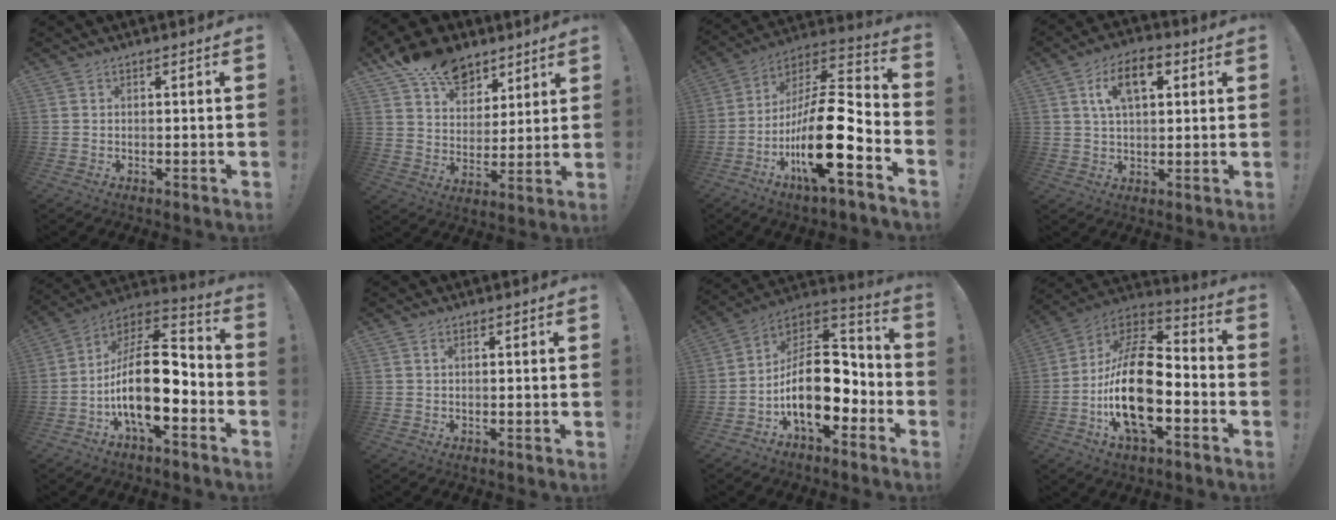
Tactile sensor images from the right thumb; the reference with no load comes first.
{"total": 15.9, "force": [10.7, 10.0, 6.1], "torque": [-0.096, -0.066, 0.201]}
{"total": 22.7, "force": [-7.6, 6.0, 20.5], "torque": [-0.375, 0.020, -0.132]}
{"total": 10.4, "force": [3.9, 5.3, 8.0], "torque": [-0.126, 0.007, 0.068]}
{"total": 19.7, "force": [-4.4, 8.4, 17.2], "torque": [-0.326, 0.016, -0.070]}
{"total": 0.8, "force": [0.3, 0.2, 0.6], "torque": [-0.011, 0.002, 0.005]}
{"total": 20.6, "force": [-4.5, 12.2, 16.0], "torque": [-0.271, 0.017, -0.068]}
{"total": 23.7, "force": [-5.2, 11.6, 20.1], "torque": [-0.389, 0.023, -0.085]}